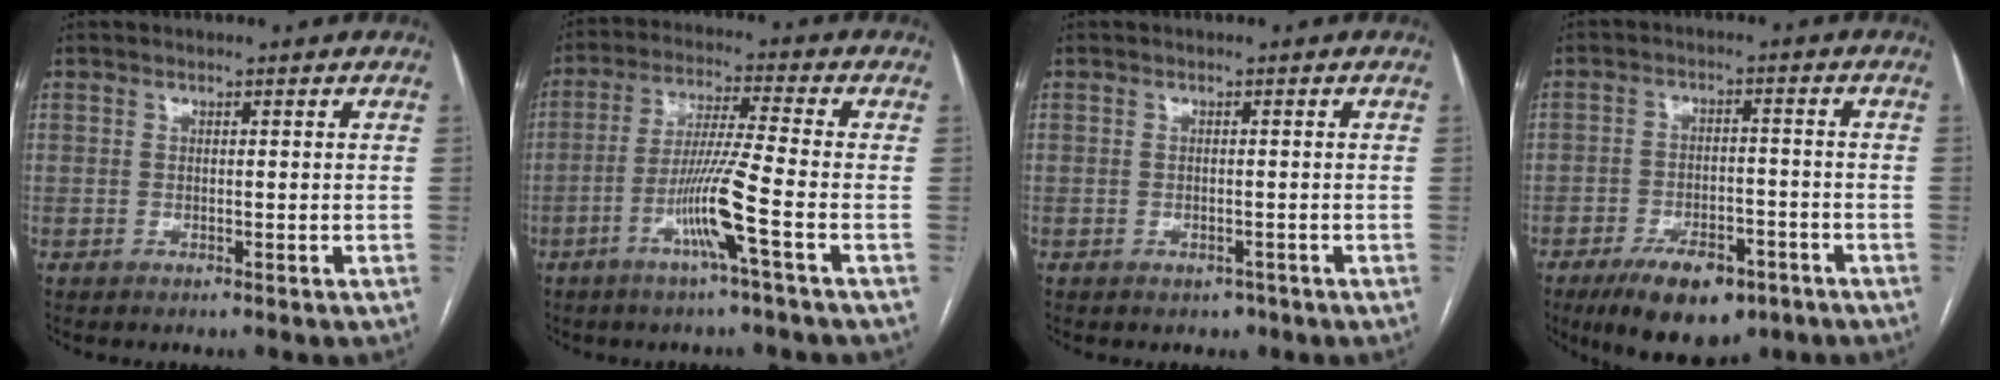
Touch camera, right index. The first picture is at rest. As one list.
[{"total": 9.0, "force": [-3.7, -1.3, 8.1], "torque": [-0.158, -0.006, -0.076]}, {"total": 1.5, "force": [-0.9, 1.1, 0.4], "torque": [-0.005, 0.003, -0.009]}, {"total": 10.8, "force": [-7.0, 4.8, 6.7], "torque": [-0.104, -0.004, -0.109]}]